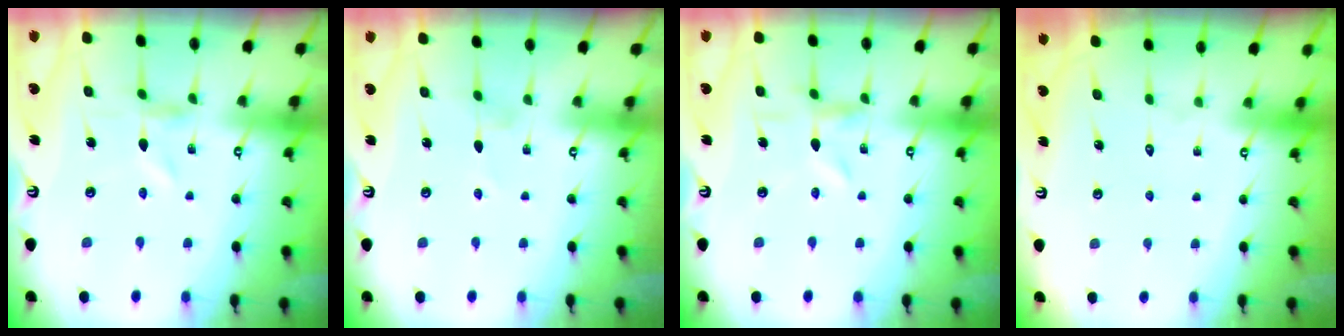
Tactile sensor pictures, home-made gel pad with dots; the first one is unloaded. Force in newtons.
{"total": 0.5, "press": 0.5, "slide": 0.1}
{"total": 4.2, "press": 4.2, "slide": 0.4}
{"total": 1.7, "press": 1.7, "slide": 0.1}